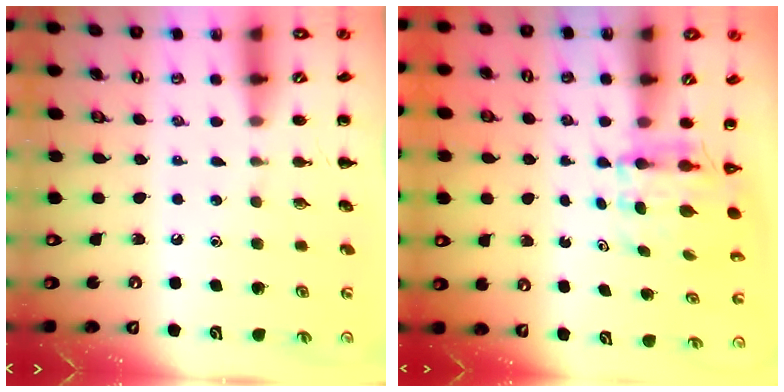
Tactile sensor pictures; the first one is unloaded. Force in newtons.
{"total": 4.9, "press": 4.9, "slide": 0.2}